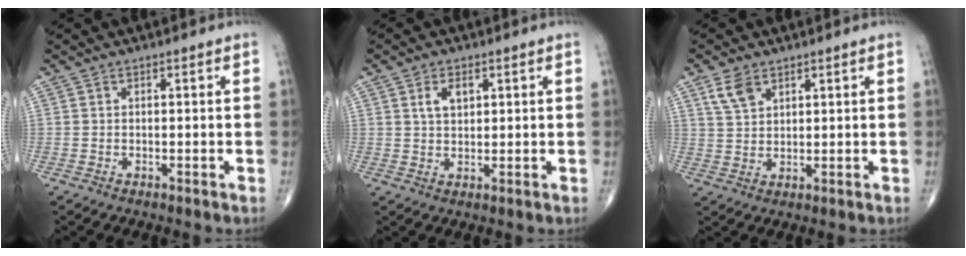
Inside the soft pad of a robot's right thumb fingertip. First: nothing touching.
{"total": 3.8, "force": [1.5, 2.2, 2.7], "torque": [-0.041, -0.004, 0.029]}
{"total": 4.7, "force": [2.8, 2.7, 2.6], "torque": [-0.043, -0.009, 0.061]}